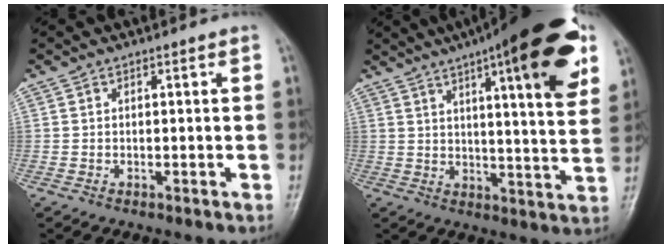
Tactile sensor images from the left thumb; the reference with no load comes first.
{"total": 22.7, "force": [11.7, 5.0, 18.7], "torque": [-0.246, -0.024, 0.160]}